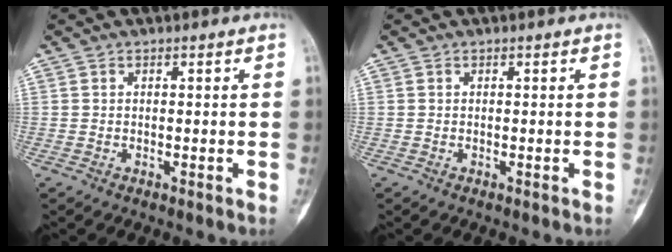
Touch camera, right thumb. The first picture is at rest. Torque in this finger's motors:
{"motor_torque": [0.00, 0.00, 0.05, 0.00, 0.04]}